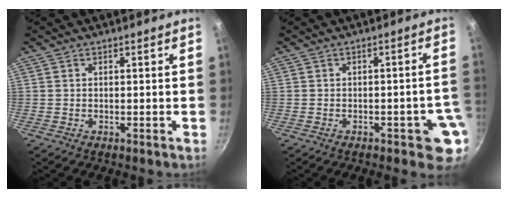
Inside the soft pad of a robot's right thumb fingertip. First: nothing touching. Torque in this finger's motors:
{"motor_torque": [1.68, 1.24, 1.14, -0.75, 0.01]}